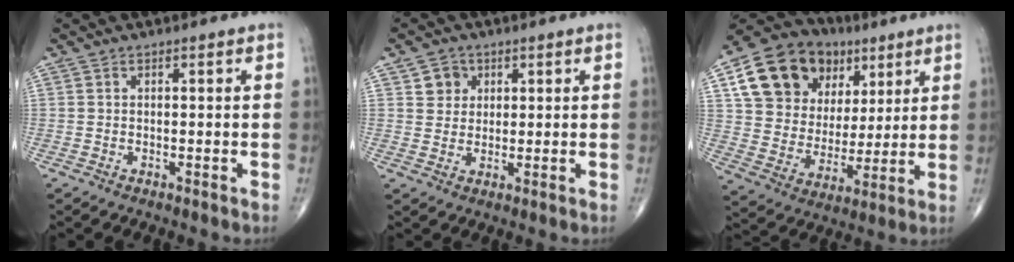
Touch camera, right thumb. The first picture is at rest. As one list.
[{"total": 4.0, "force": [1.7, 3.5, 0.8], "torque": [0.009, -0.005, 0.025]}, {"total": 20.0, "force": [8.8, 15.2, 9.6], "torque": [-0.132, -0.003, 0.159]}]